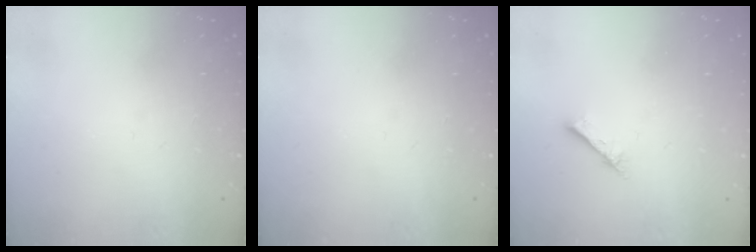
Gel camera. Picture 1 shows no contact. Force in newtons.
{"total": 0.0}
{"total": 2.4, "press": 2.4, "slide": 0.3}